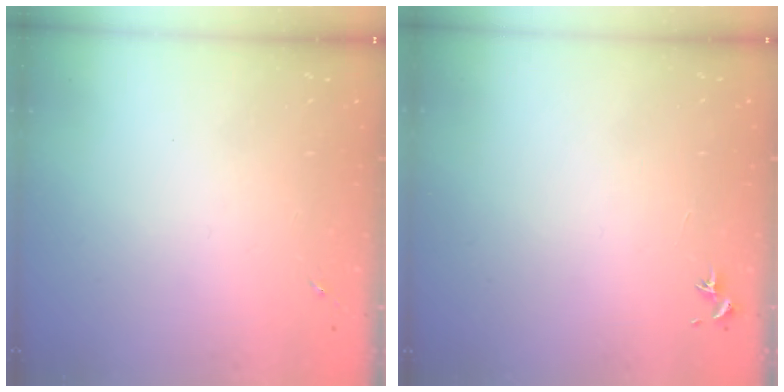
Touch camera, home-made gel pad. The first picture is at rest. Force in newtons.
{"total": 0.7, "press": 0.7, "slide": 0.3}